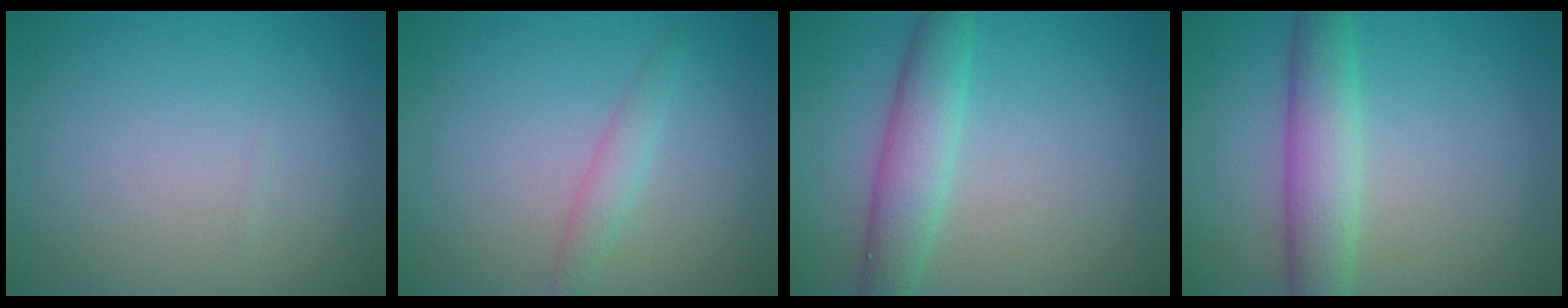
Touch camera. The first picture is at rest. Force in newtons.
{"total": 1.6, "press": 1.6, "slide": 0.0}
{"total": 4.0, "press": 4.0, "slide": 0.1}
{"total": 4.5, "press": 4.5, "slide": 0.0}